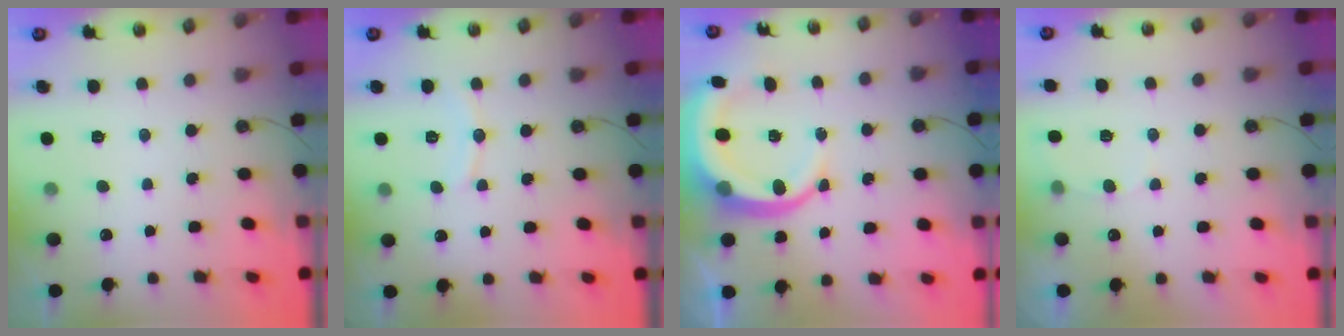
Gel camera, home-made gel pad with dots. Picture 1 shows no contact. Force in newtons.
{"total": 6.4, "press": 6.4, "slide": 0.6}
{"total": 12.1, "press": 11.9, "slide": 2.1}
{"total": 4.3, "press": 4.2, "slide": 1.2}